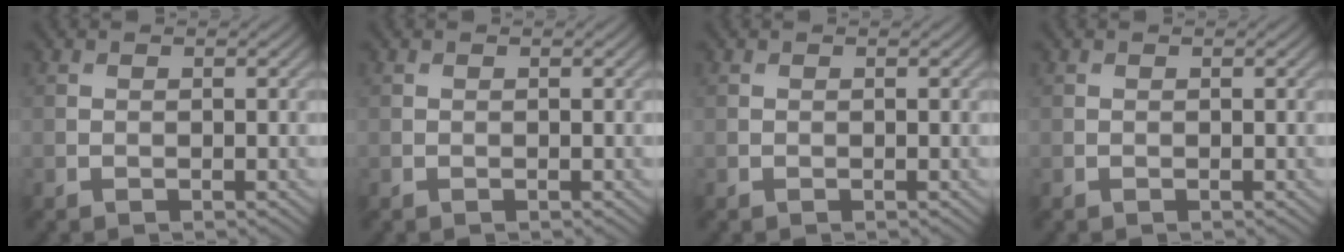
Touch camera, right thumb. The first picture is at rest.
{"total": 0.0}
{"total": 0.0}
{"total": 0.0}